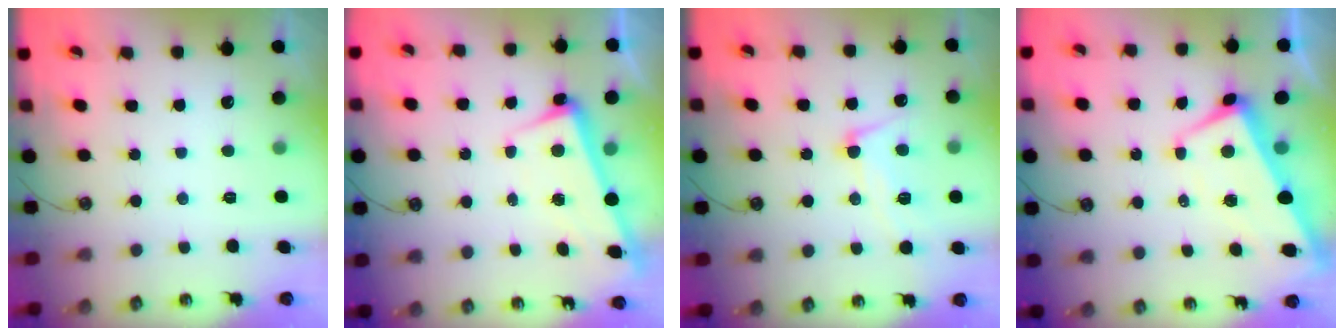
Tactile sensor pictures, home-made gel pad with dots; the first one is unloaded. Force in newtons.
{"total": 2.6, "press": 2.4, "slide": 1.1}
{"total": 8.1, "press": 8.0, "slide": 1.2}
{"total": 1.0, "press": 0.3, "slide": 1.0}